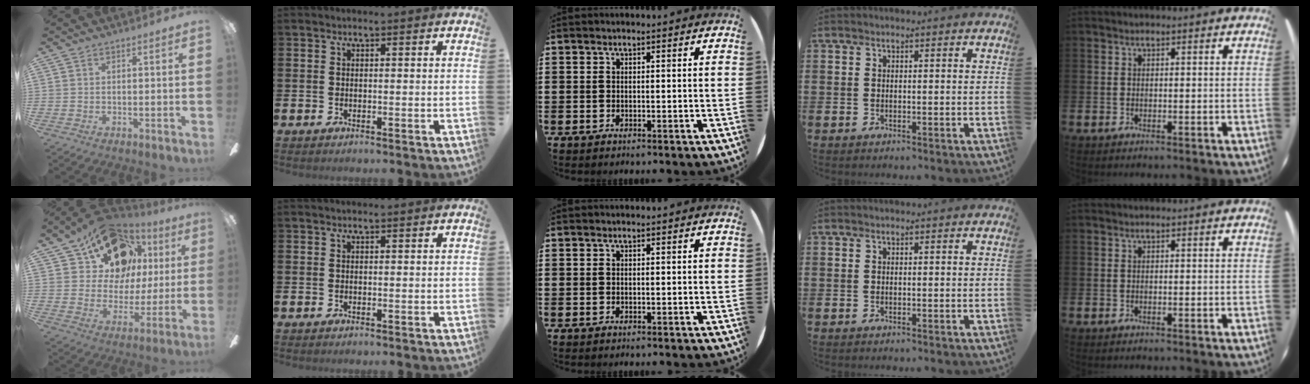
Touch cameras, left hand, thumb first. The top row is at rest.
{"thumb": {"total": 18.1, "force": [10.3, 12.6, 7.8], "torque": [-0.141, -0.040, 0.197]}}